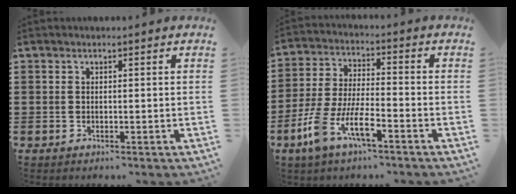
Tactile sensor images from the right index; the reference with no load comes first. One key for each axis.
{"total": 8.8, "fx": -4.8, "fy": 2.6, "fz": 6.9, "tx": -0.174, "ty": -0.012, "tz": -0.097}